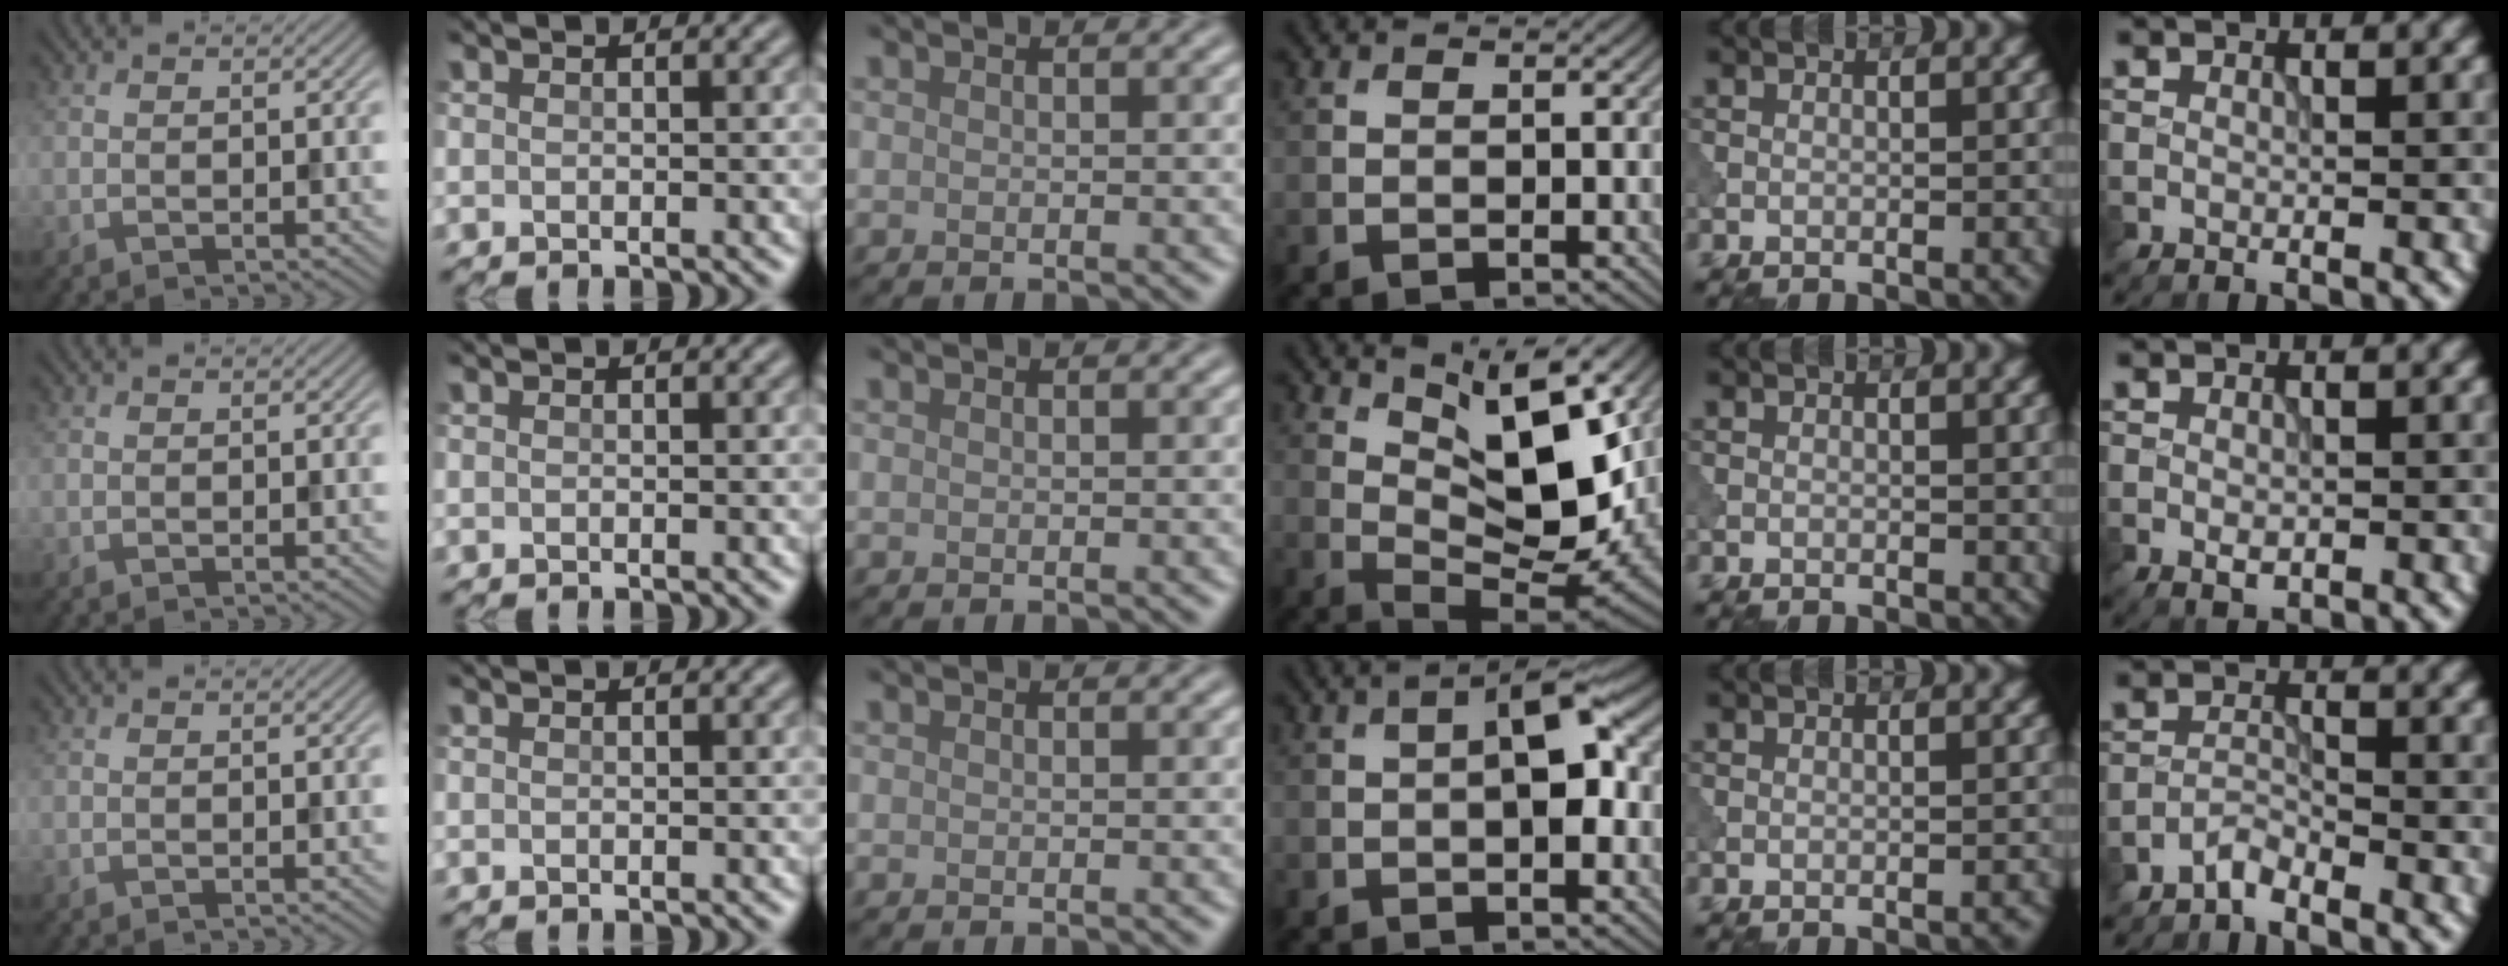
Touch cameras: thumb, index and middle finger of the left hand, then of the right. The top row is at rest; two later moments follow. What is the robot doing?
{"motion": "shake", "object": "bell"}